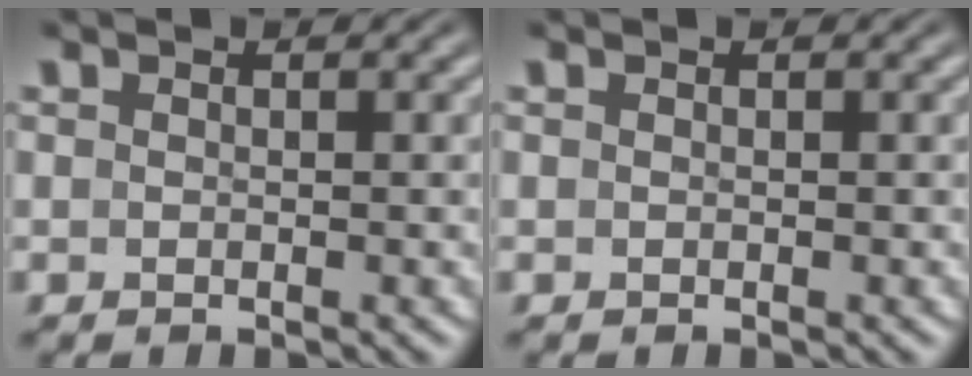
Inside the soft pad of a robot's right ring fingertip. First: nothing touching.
{"total": 0.0}